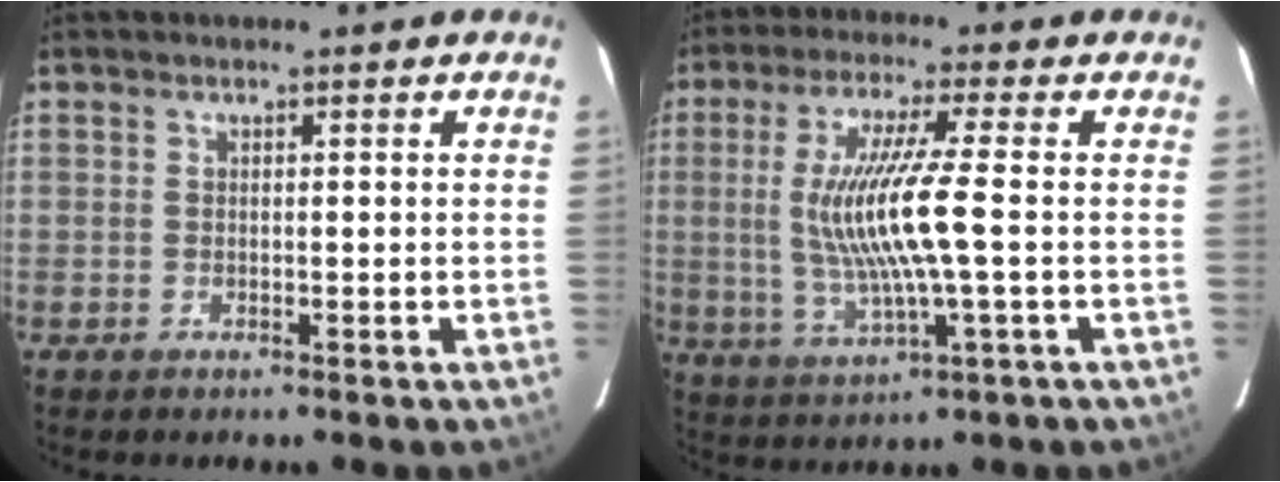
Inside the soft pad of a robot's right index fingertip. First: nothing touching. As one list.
[{"total": 12.5, "force": [-0.2, 0.4, 12.5], "torque": [-0.240, -0.011, 0.005]}]